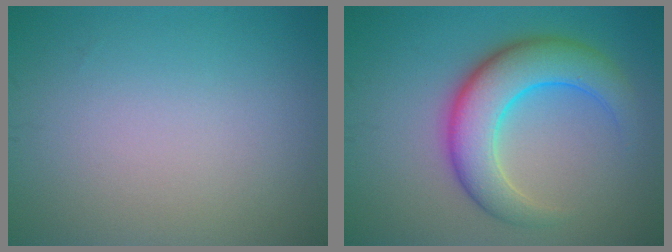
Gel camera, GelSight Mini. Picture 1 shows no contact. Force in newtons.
{"total": 7.2, "press": 7.2, "slide": 0.3}